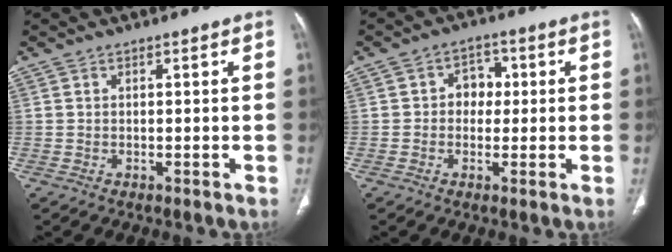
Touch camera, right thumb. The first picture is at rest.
{"total": 4.9, "force": [0.4, 4.0, 2.8], "torque": [-0.008, 0.011, -0.001]}